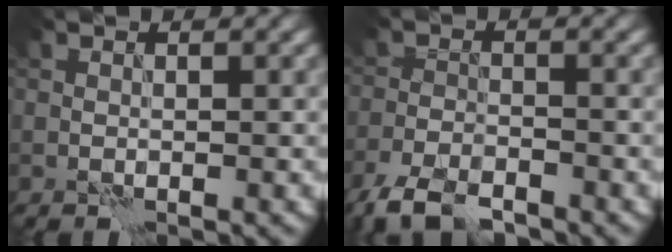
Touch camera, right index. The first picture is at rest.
{"total": 5.4, "force": [-4.3, 1.9, 2.7], "torque": [-0.050, -0.008, -0.089]}